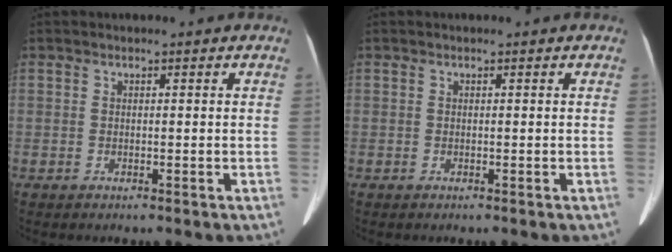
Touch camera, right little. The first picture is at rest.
{"total": 0.0}